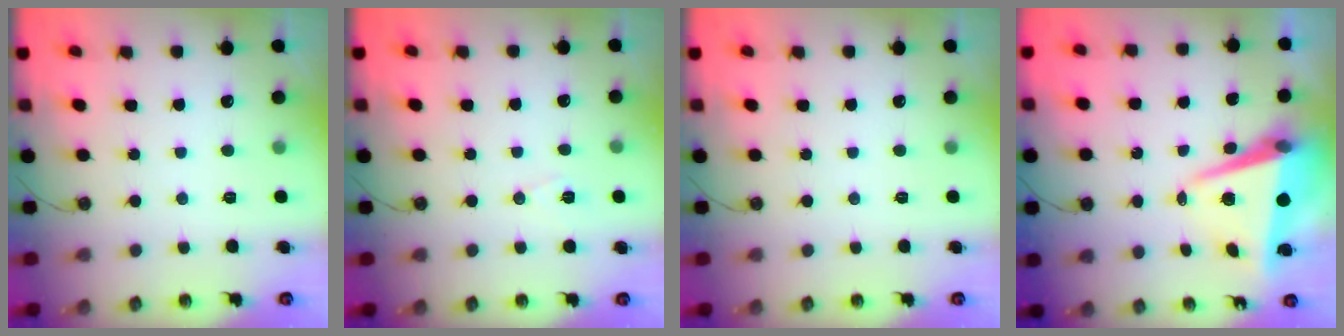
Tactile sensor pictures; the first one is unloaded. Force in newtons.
{"total": 6.8, "press": 5.1, "slide": 4.5}
{"total": 0.0}
{"total": 9.0, "press": 8.9, "slide": 1.6}